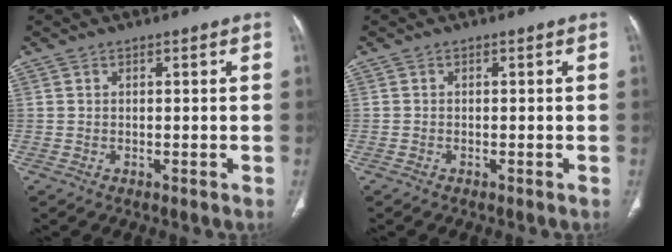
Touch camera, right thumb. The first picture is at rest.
{"total": 0.0}